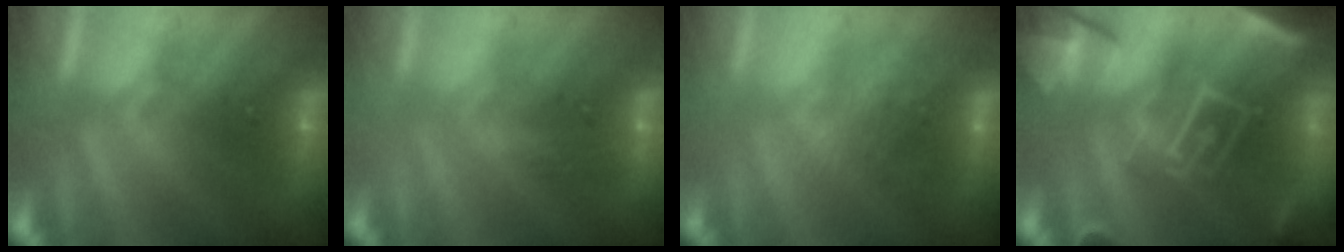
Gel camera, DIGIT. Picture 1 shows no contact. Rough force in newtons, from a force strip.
{"total": 2.9}
{"total": 4.1}
{"total": 7.6}